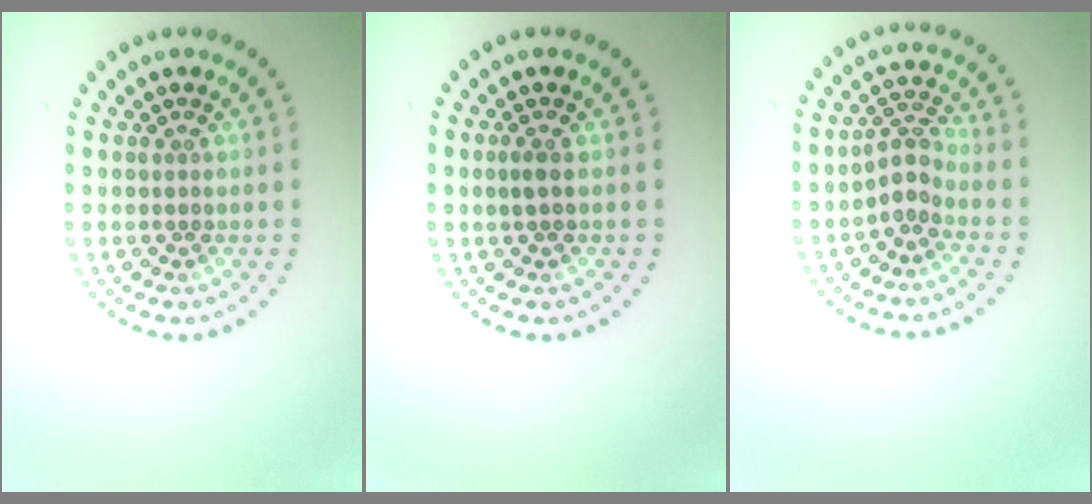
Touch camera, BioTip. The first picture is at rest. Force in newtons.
{"total": 0.8, "press": 0.7, "slide": 0.4}
{"total": 2.2, "press": 1.6, "slide": 1.6}